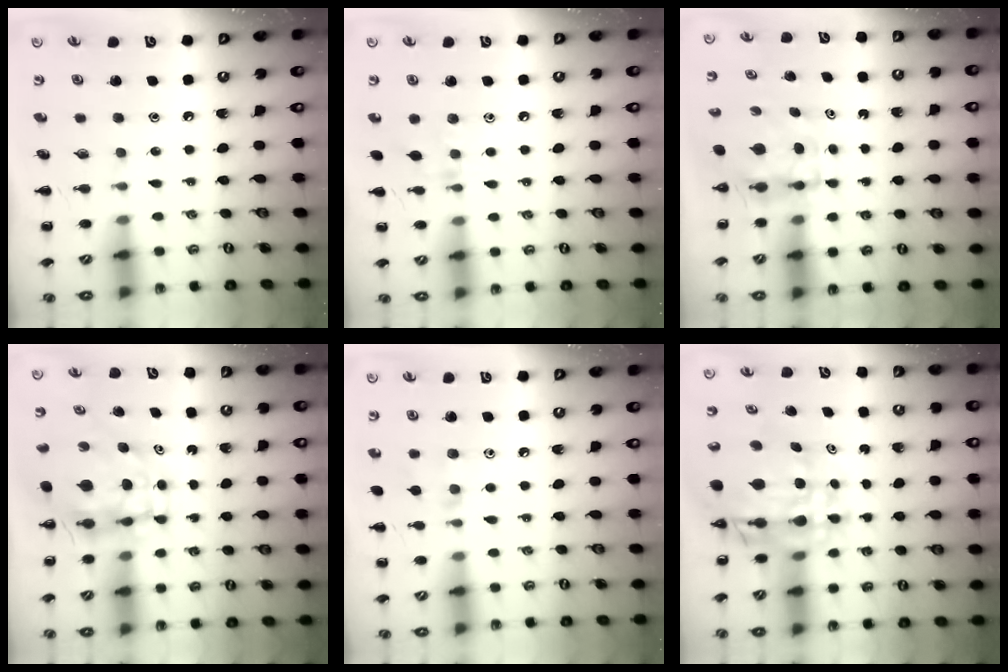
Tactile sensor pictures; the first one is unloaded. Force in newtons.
{"total": 5.8, "press": 5.7, "slide": 1.2}
{"total": 3.9, "press": 3.9, "slide": 0.3}
{"total": 5.7, "press": 5.6, "slide": 1.0}
{"total": 6.7, "press": 6.4, "slide": 1.8}
{"total": 11.0, "press": 10.4, "slide": 3.7}